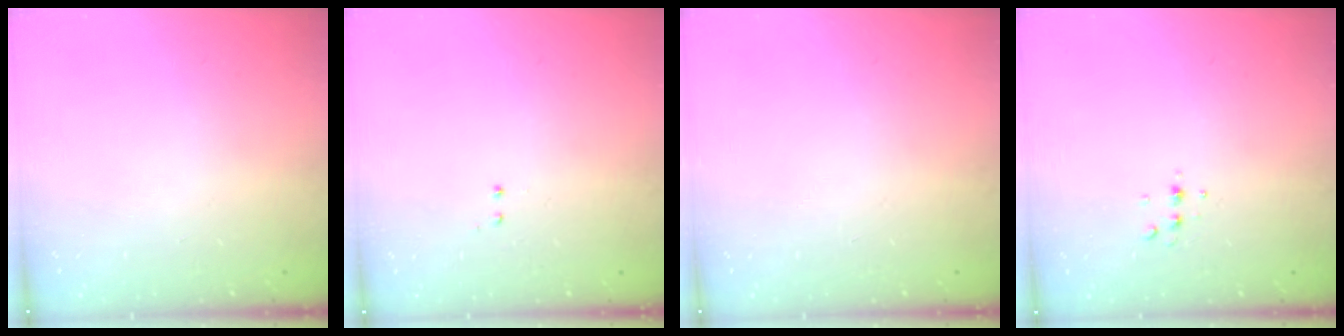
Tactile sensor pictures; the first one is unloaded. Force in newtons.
{"total": 0.5, "press": 0.5, "slide": 0.3}
{"total": 0.0}
{"total": 4.0, "press": 3.9, "slide": 0.9}